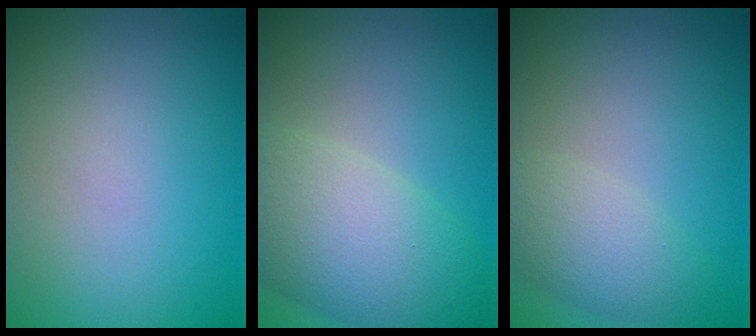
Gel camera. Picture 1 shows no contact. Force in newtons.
{"total": 7.5, "press": 7.5, "slide": 0.6}
{"total": 3.3, "press": 3.3, "slide": 0.2}